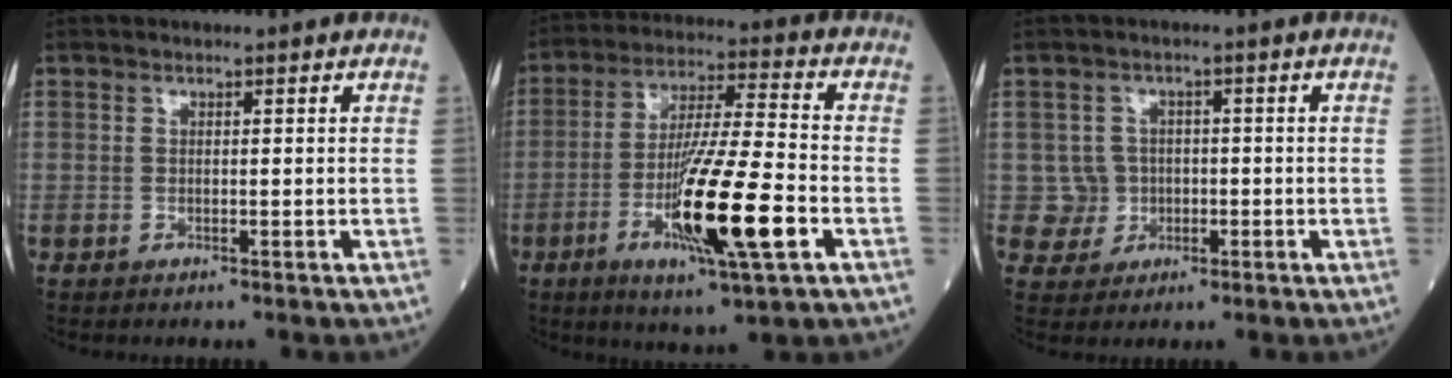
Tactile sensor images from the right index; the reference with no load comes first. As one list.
[{"total": 16.1, "force": [-5.2, 0.8, 15.2], "torque": [-0.279, -0.020, -0.090]}, {"total": 3.9, "force": [-0.4, 3.9, -0.2], "torque": [0.015, 0.010, -0.004]}]